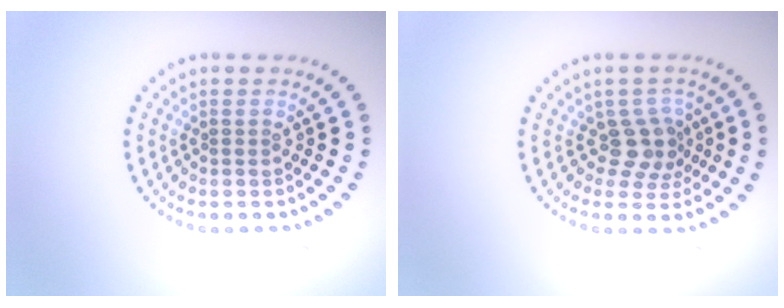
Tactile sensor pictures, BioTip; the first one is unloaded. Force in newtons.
{"total": 2.8, "press": 2.1, "slide": 1.8}